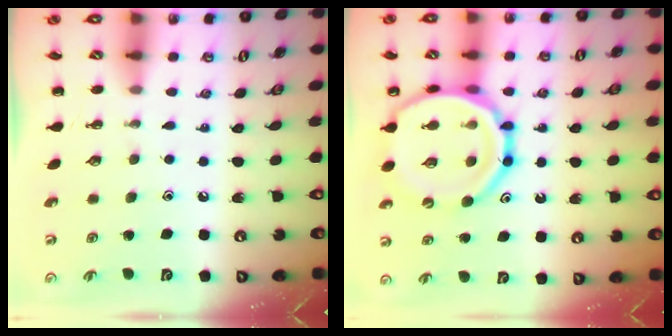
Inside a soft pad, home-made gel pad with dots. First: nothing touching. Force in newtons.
{"total": 20.1, "press": 19.8, "slide": 3.7}